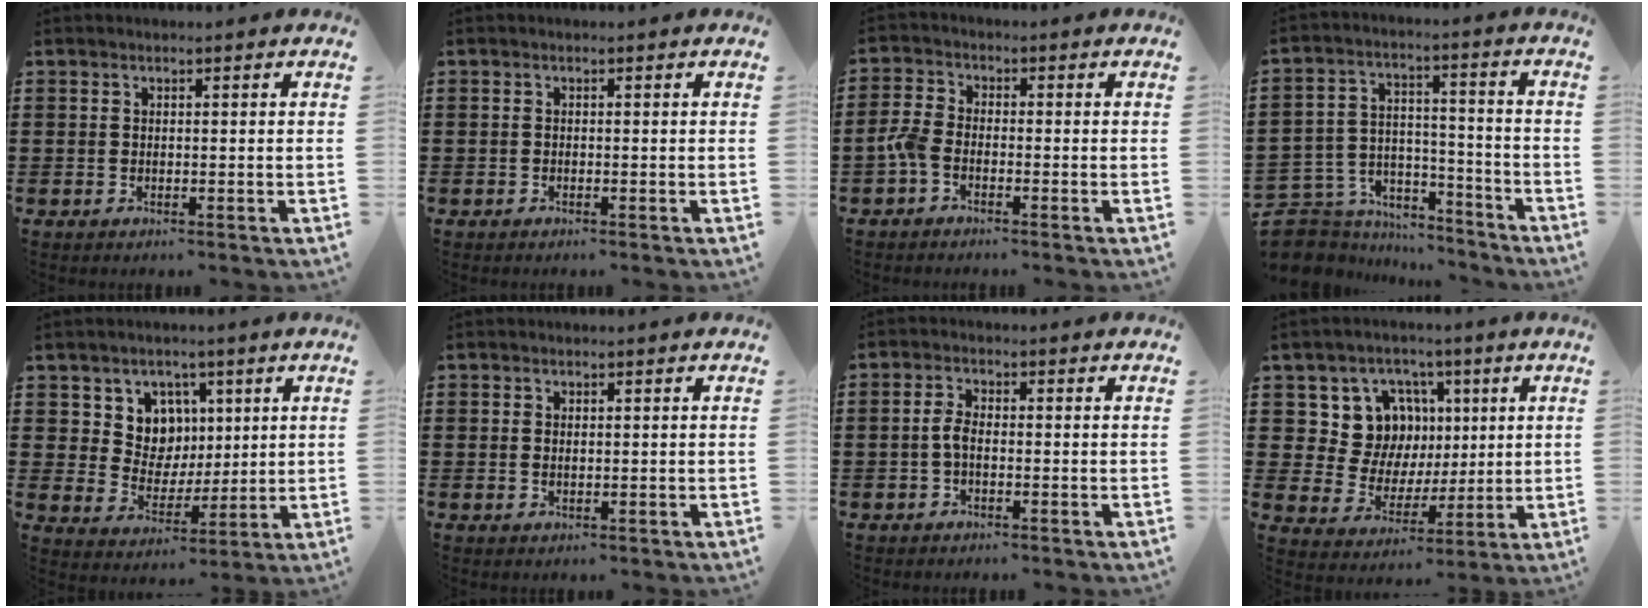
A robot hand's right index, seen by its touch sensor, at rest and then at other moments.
{"total": 0.0}
{"total": 3.1, "force": [-1.6, 1.5, 2.2], "torque": [-0.069, -0.004, -0.040]}
{"total": 6.6, "force": [-5.8, 3.1, 0.8], "torque": [-0.043, 0.006, -0.118]}
{"total": 7.2, "force": [3.0, 6.4, 1.3], "torque": [-0.049, -0.008, 0.055]}
{"total": 0.8, "force": [0.5, 0.5, 0.4], "torque": [-0.009, 0.004, 0.008]}
{"total": 2.6, "force": [-0.7, 1.1, 2.2], "torque": [-0.058, -0.002, -0.018]}
{"total": 10.6, "force": [3.6, 9.4, 3.4], "torque": [-0.084, -0.019, 0.071]}